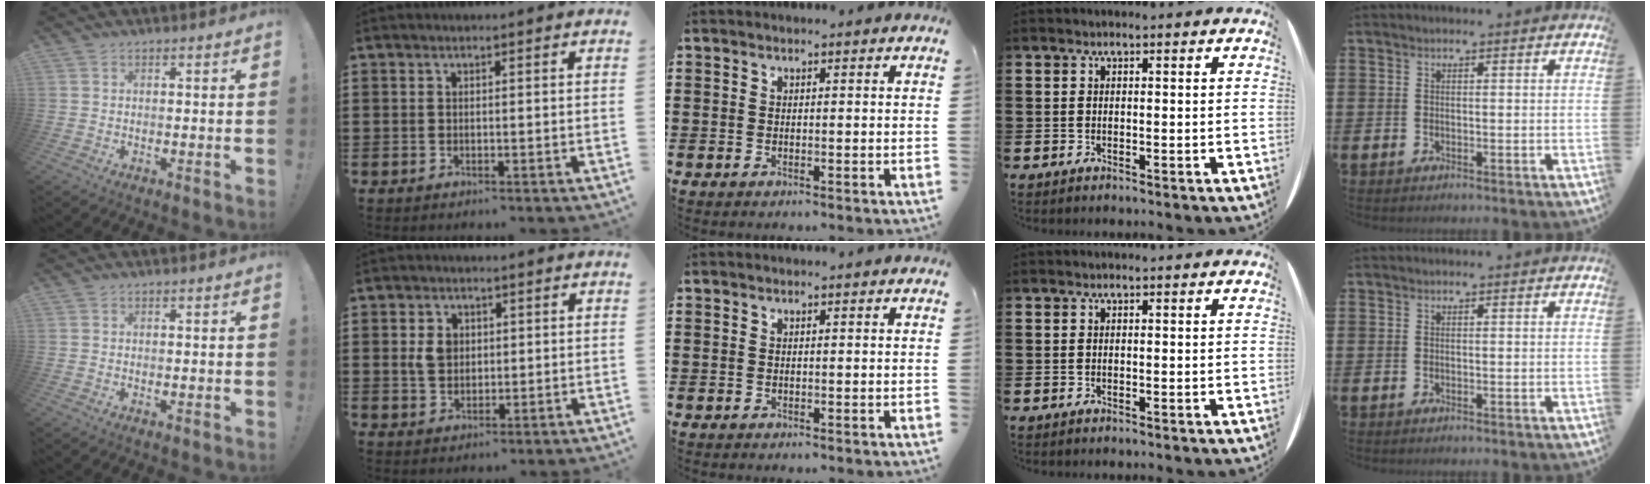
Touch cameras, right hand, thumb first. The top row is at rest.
{"index": {"total": 3.5, "force": [0.4, 2.5, 2.3], "torque": [-0.060, 0.006, 0.003]}}